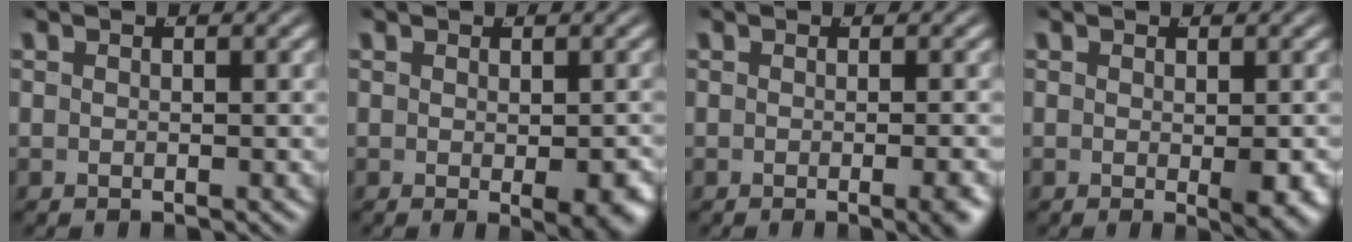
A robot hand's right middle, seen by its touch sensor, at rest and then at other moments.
{"total": 2.3, "force": [-0.6, 0.6, 2.1], "torque": [-0.015, -0.012, -0.005]}
{"total": 1.5, "force": [-0.8, -0.3, 1.2], "torque": [-0.015, 0.001, -0.012]}
{"total": 1.9, "force": [-0.3, 0.4, 1.9], "torque": [-0.015, -0.011, -0.002]}